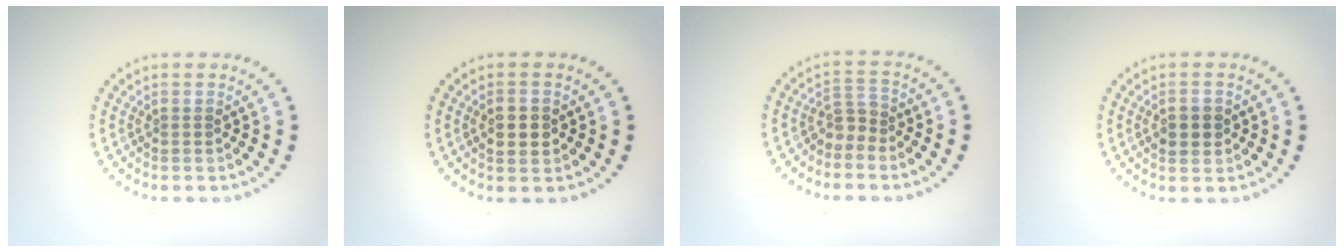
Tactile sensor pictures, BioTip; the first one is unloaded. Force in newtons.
{"total": 2.6, "press": 2.6, "slide": 0.0}
{"total": 2.0, "press": 1.4, "slide": 1.4}
{"total": 2.0, "press": 2.0, "slide": 0.2}